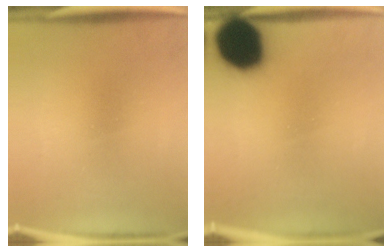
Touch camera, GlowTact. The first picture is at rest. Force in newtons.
{"total": 18.7}